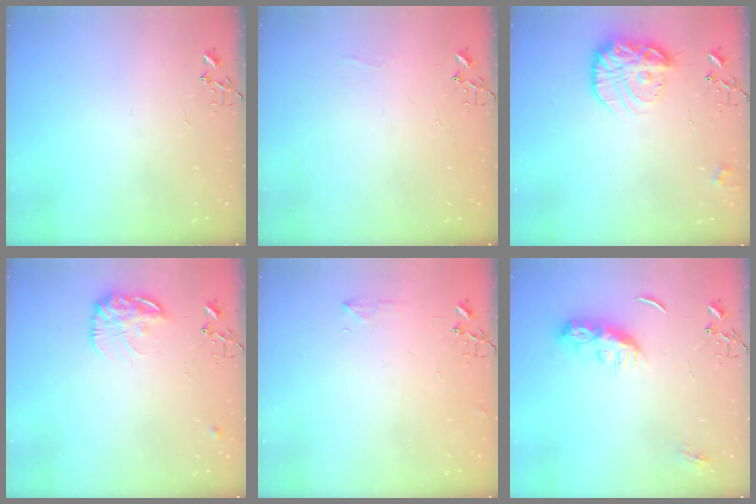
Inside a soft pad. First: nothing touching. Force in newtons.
{"total": 4.4, "press": 4.4, "slide": 0.6}
{"total": 18.4, "press": 18.4, "slide": 1.1}
{"total": 14.1, "press": 14.1, "slide": 0.9}
{"total": 6.1, "press": 6.0, "slide": 0.9}
{"total": 9.4, "press": 9.4, "slide": 0.2}